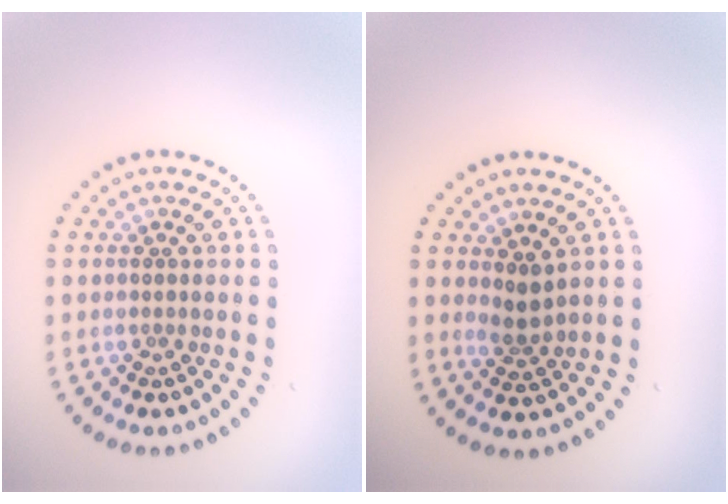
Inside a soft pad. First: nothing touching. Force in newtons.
{"total": 1.6, "press": 1.2, "slide": 1.0}